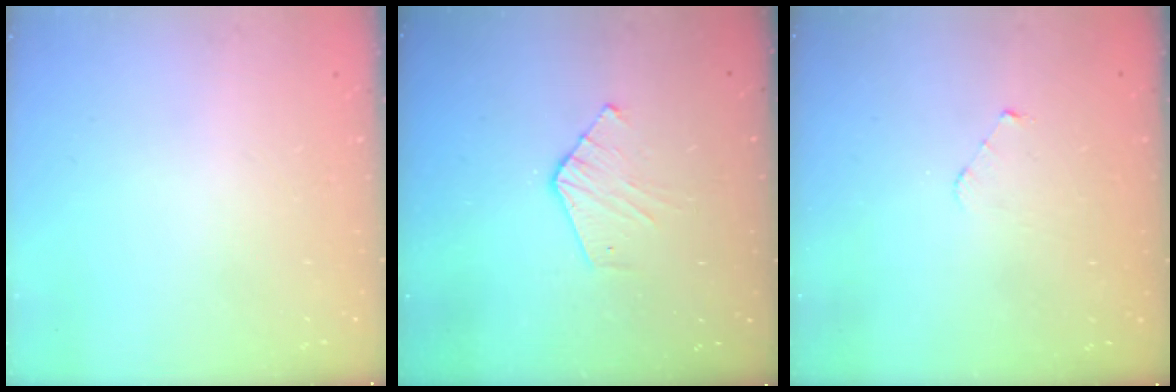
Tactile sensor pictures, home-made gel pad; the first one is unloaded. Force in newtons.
{"total": 4.6, "press": 4.6, "slide": 0.4}
{"total": 3.4, "press": 3.4, "slide": 0.3}